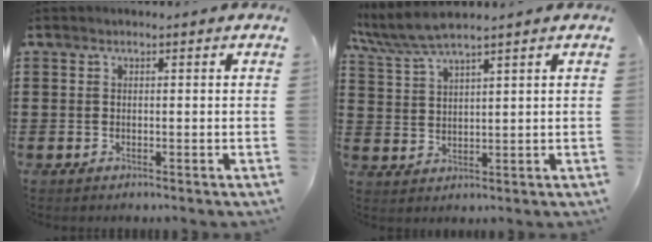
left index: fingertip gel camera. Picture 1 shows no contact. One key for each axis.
{"total": 5.1, "fx": 4.4, "fy": 0.2, "fz": 2.6, "tx": -0.065, "ty": -0.012, "tz": 0.078}